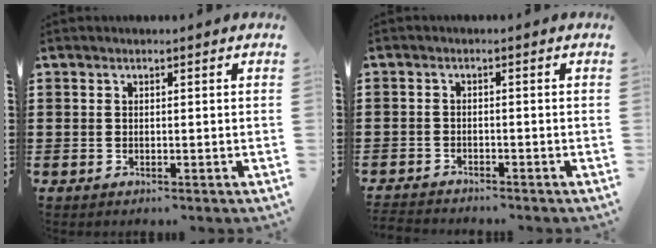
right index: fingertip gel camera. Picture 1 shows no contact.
{"total": 1.8, "force": [-1.8, 0.1, -0.1], "torque": [-0.003, 0.001, -0.039]}